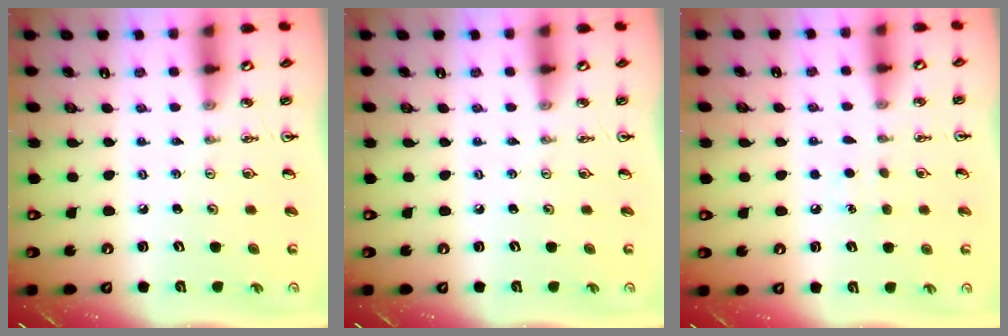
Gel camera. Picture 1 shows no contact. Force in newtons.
{"total": 0.0}
{"total": 4.6, "press": 4.6, "slide": 0.6}